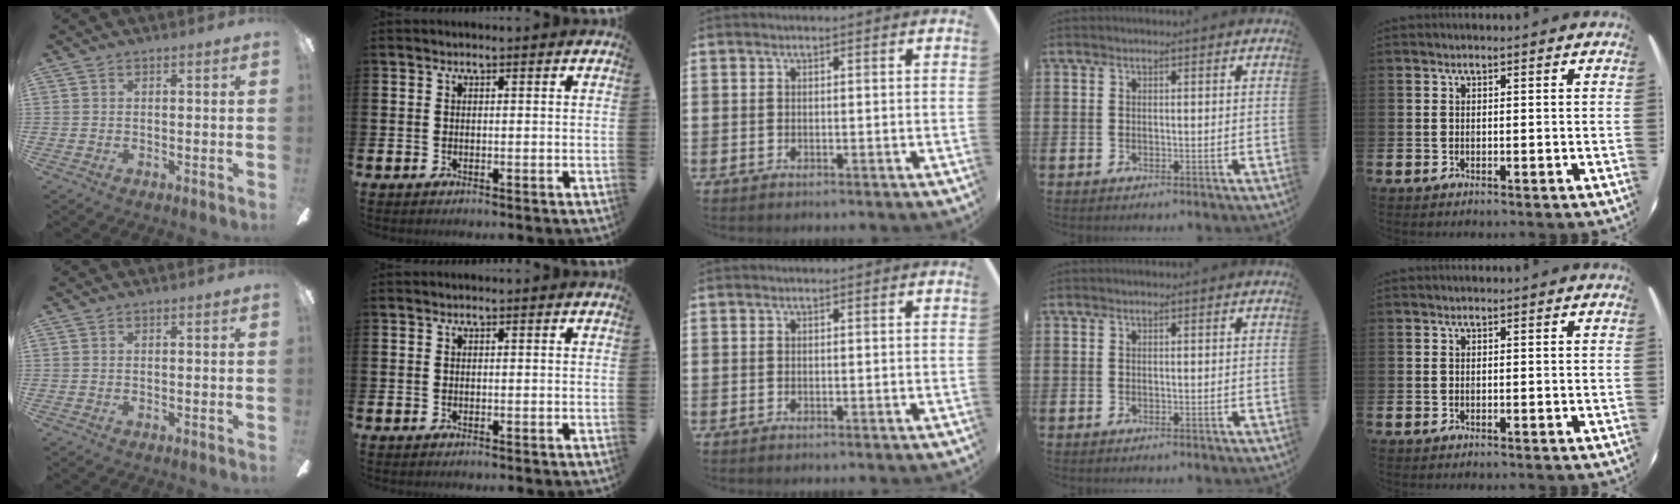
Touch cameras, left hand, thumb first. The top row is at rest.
{}